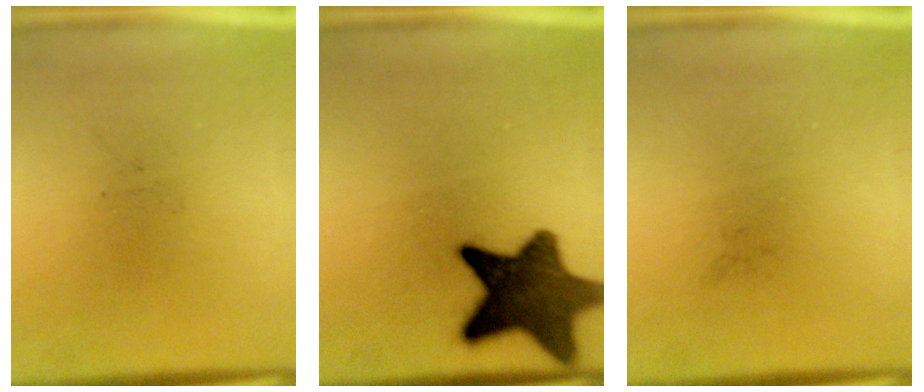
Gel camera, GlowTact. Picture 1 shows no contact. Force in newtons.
{"total": 13.1}
{"total": 0.0}